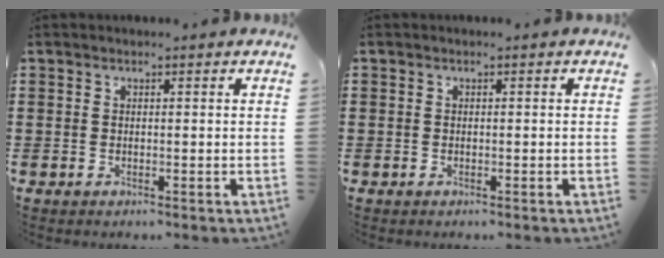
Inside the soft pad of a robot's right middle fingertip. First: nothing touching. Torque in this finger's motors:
{"motor_torque": [2.15, 0.01, -0.05, -0.06]}